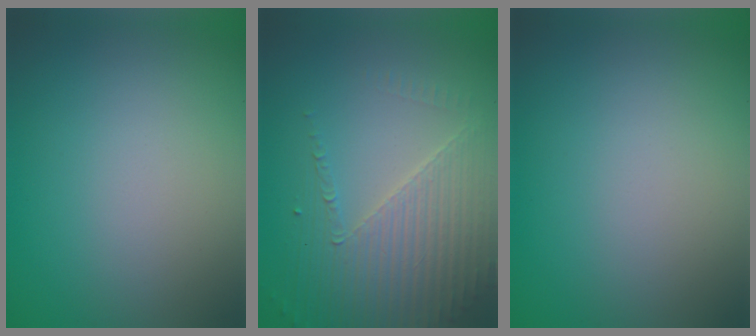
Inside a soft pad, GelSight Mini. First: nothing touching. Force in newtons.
{"total": 4.4, "press": 3.9, "slide": 2.1}
{"total": 0.0}